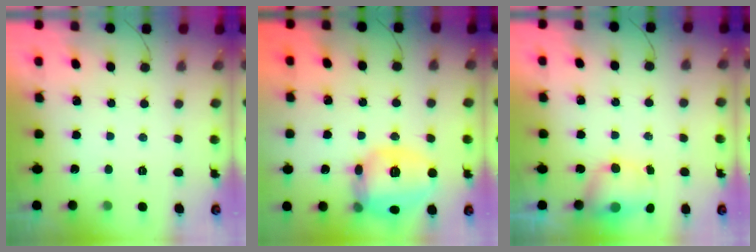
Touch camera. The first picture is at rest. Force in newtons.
{"total": 17.7, "press": 17.6, "slide": 1.4}
{"total": 6.4, "press": 6.3, "slide": 0.8}